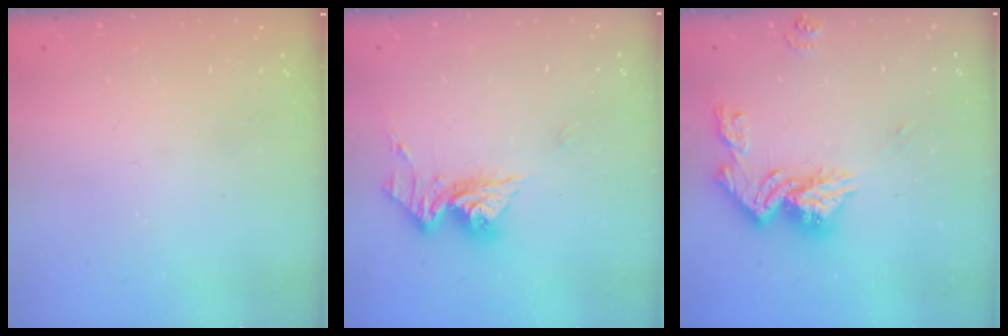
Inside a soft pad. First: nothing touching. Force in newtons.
{"total": 12.3, "press": 12.3, "slide": 1.4}
{"total": 14.3, "press": 14.2, "slide": 1.5}